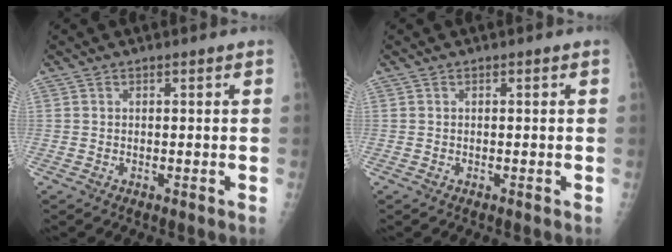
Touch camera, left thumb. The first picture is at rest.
{"total": 0.0}